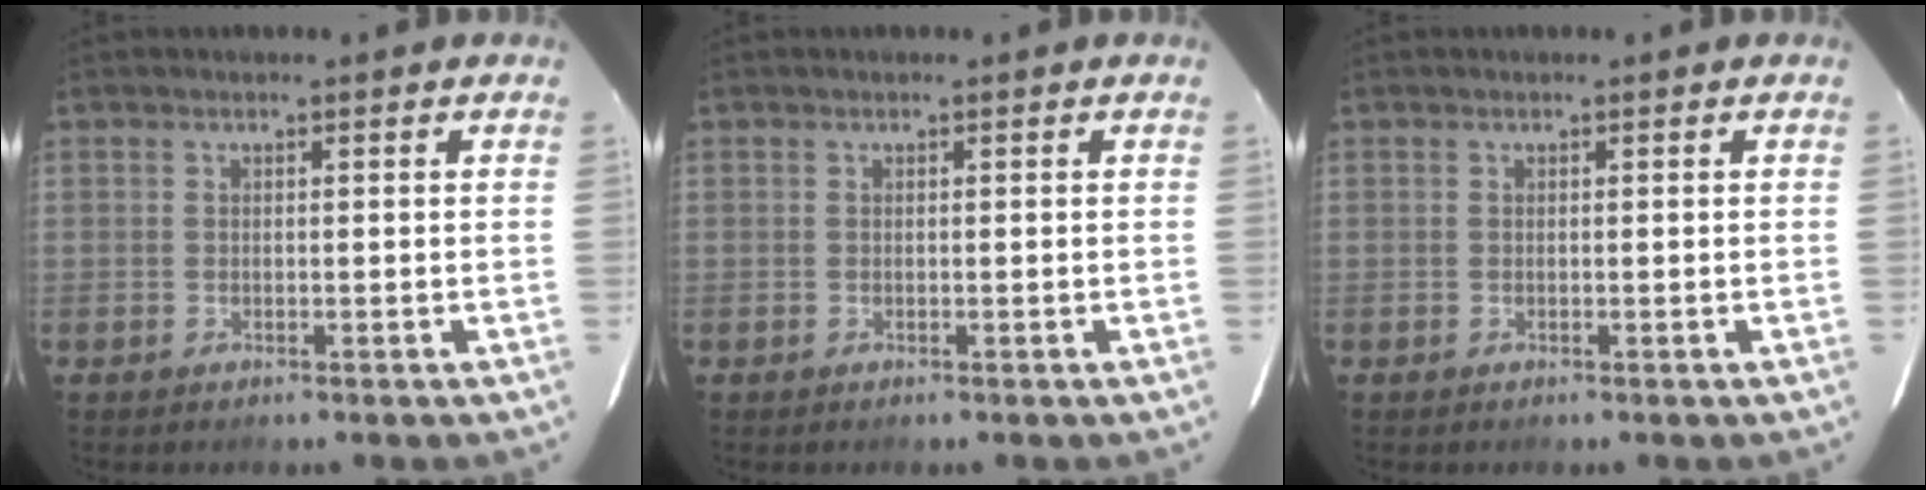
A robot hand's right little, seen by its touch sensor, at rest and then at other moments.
{"total": 0.0}
{"total": 0.0}